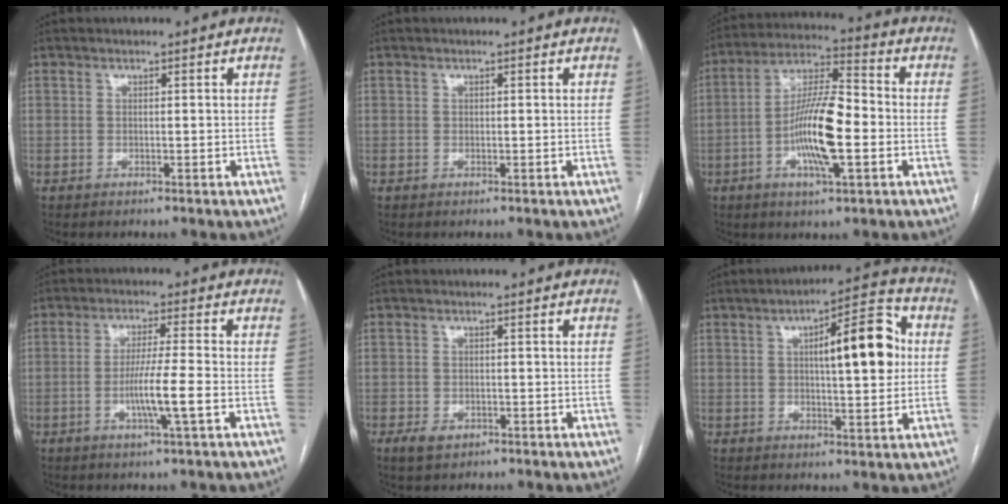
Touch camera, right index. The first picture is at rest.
{"total": 0.0}
{"total": 13.5, "force": [-3.1, 2.6, 12.8], "torque": [-0.244, 0.005, -0.055]}
{"total": 7.0, "force": [-2.0, -0.5, 6.6], "torque": [-0.122, -0.009, -0.038]}
{"total": 2.7, "force": [-1.5, 1.7, 1.4], "torque": [-0.026, 0.000, -0.016]}
{"total": 12.5, "force": [2.2, 3.0, 11.9], "torque": [-0.171, 0.028, 0.029]}